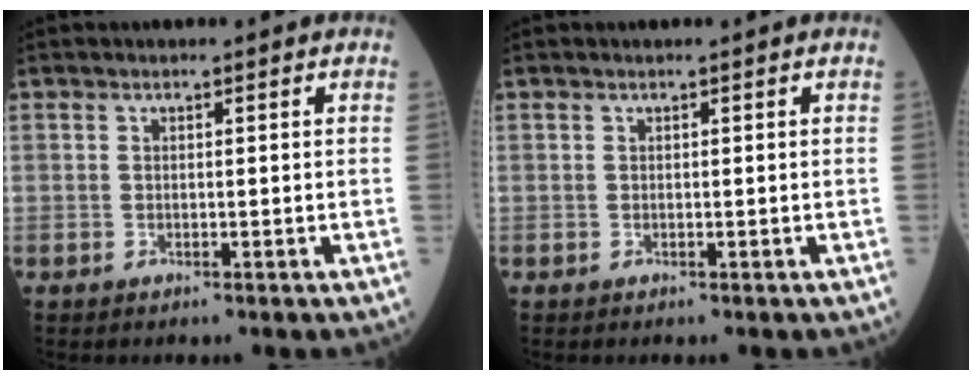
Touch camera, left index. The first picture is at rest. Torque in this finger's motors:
{"motor_torque": [0.00, 0.00, 0.00, 0.00]}